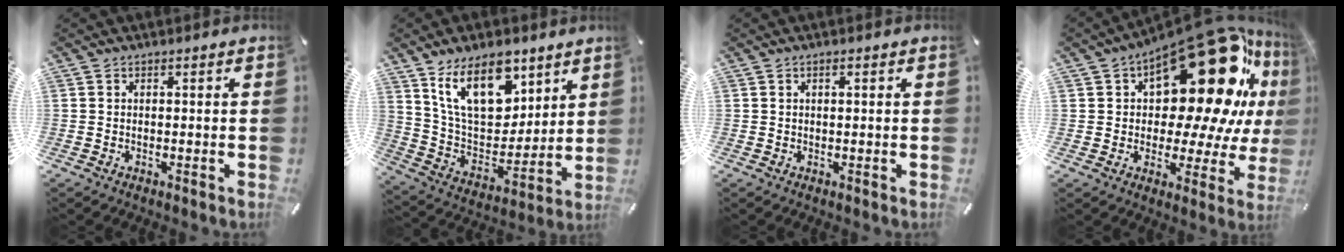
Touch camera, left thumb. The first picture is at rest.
{"total": 18.1, "force": [10.8, 10.4, 10.2], "torque": [-0.184, -0.051, 0.193]}
{"total": 0.7, "force": [0.2, 0.0, 0.6], "torque": [-0.012, 0.000, 0.003]}
{"total": 29.5, "force": [12.5, 13.8, 22.9], "torque": [-0.333, -0.109, 0.212]}